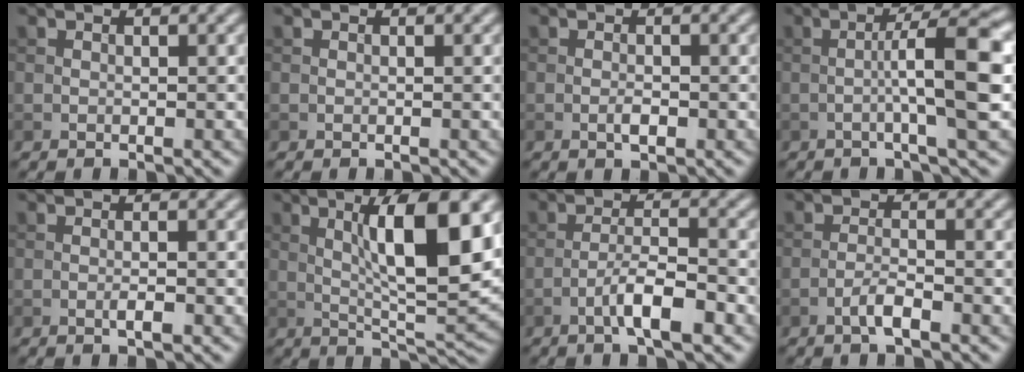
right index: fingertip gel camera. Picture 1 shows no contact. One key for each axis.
{"total": 0.0}
{"total": 1.1, "fx": -0.4, "fy": 0.4, "fz": 1.0, "tx": -0.018, "ty": 0.000, "tz": -0.008}
{"total": 6.5, "fx": -0.7, "fy": 0.8, "fz": 6.4, "tx": -0.097, "ty": 0.013, "tz": -0.016}
{"total": 1.3, "fx": -0.5, "fy": 0.2, "fz": 1.2, "tx": -0.021, "ty": -0.001, "tz": -0.010}
{"total": 9.9, "fx": 2.3, "fy": 2.3, "fz": 9.4, "tx": -0.141, "ty": -0.004, "tz": 0.043}
{"total": 4.5, "fx": -2.3, "fy": 0.9, "fz": 3.8, "tx": -0.067, "ty": 0.009, "tz": -0.046}
{"total": 2.2, "fx": -1.3, "fy": 0.4, "fz": 1.8, "tx": -0.034, "ty": 0.005, "tz": -0.029}